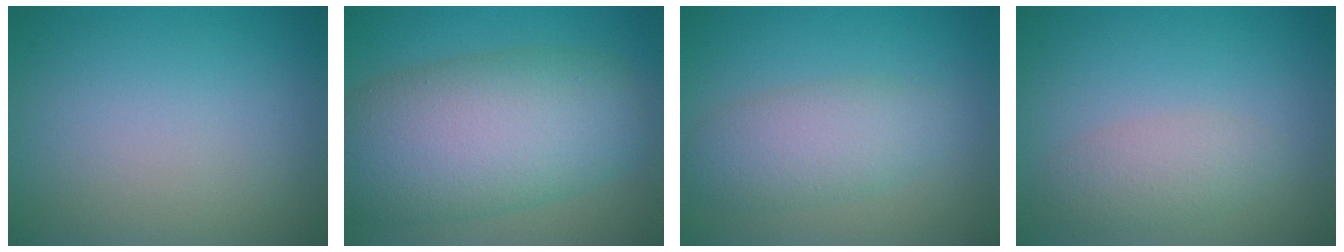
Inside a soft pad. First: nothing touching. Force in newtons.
{"total": 11.4, "press": 11.4, "slide": 0.3}
{"total": 3.8, "press": 3.8, "slide": 0.1}
{"total": 2.5, "press": 2.5, "slide": 0.2}